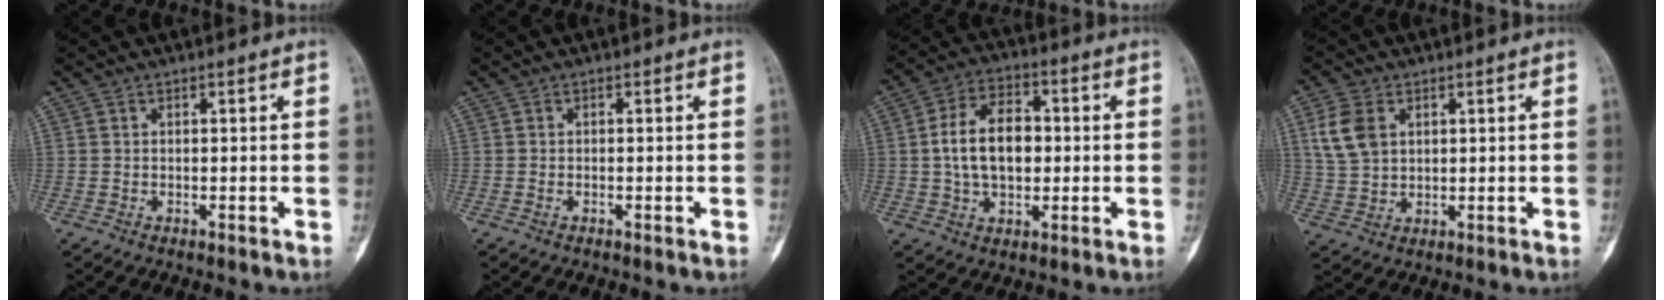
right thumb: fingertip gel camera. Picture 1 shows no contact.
{"total": 0.0}
{"total": 12.3, "force": [0.4, 7.9, 9.4], "torque": [-0.148, 0.017, 0.003]}
{"total": 7.6, "force": [2.6, 5.3, 4.8], "torque": [-0.090, -0.001, 0.058]}